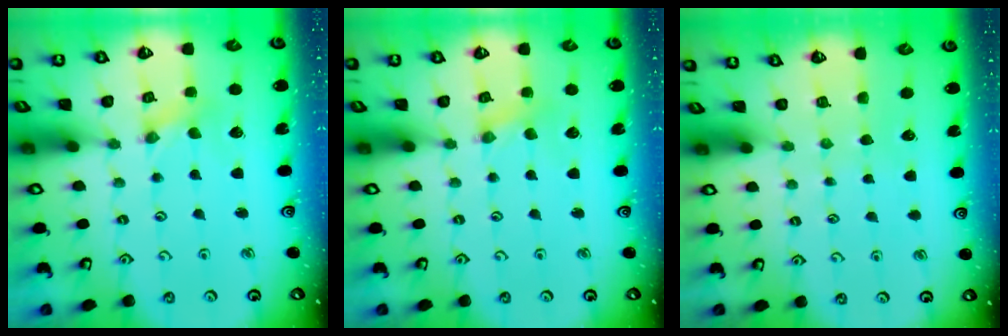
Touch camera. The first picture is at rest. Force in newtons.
{"total": 1.7, "press": 1.6, "slide": 0.4}
{"total": 0.0}